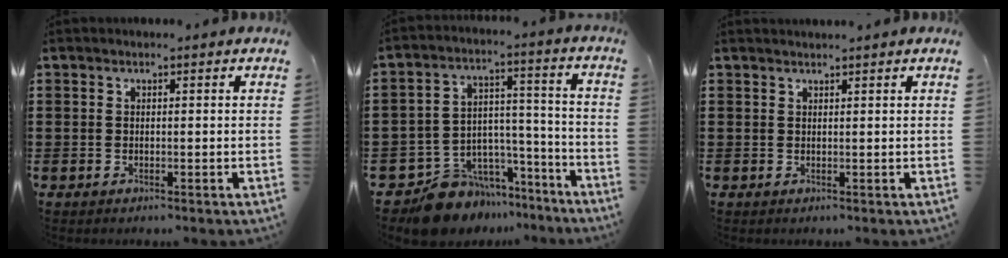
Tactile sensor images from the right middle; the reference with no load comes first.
{"total": 9.3, "force": [-8.3, 4.1, 0.4], "torque": [-0.015, 0.018, -0.157]}
{"total": 0.8, "force": [0.8, -0.1, 0.0], "torque": [-0.003, -0.002, 0.016]}